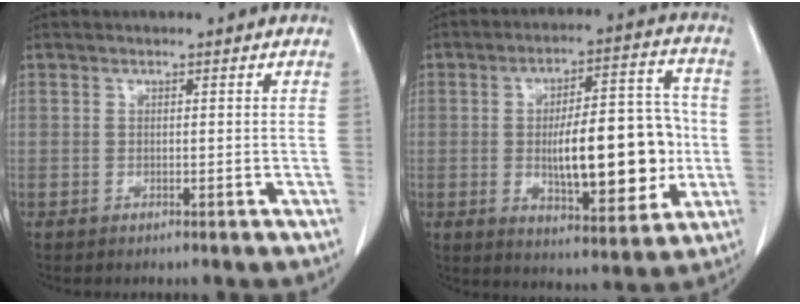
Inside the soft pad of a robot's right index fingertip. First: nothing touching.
{"total": 16.6, "force": [-1.5, 5.5, 15.6], "torque": [-0.238, 0.016, -0.014]}